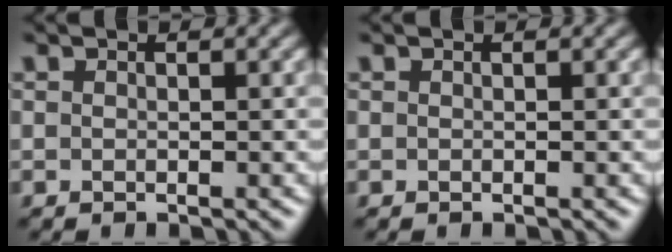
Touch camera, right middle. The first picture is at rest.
{"total": 0.0}